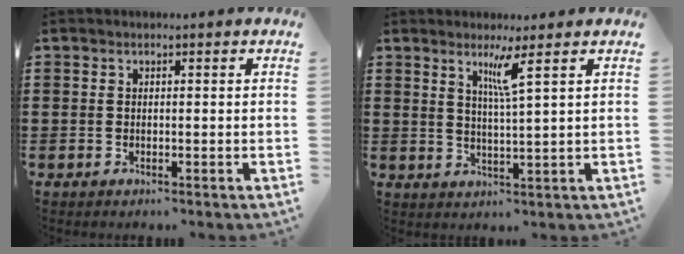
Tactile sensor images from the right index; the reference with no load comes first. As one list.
[{"total": 3.9, "force": [2.2, -0.6, 3.1], "torque": [-0.059, -0.009, 0.034]}]